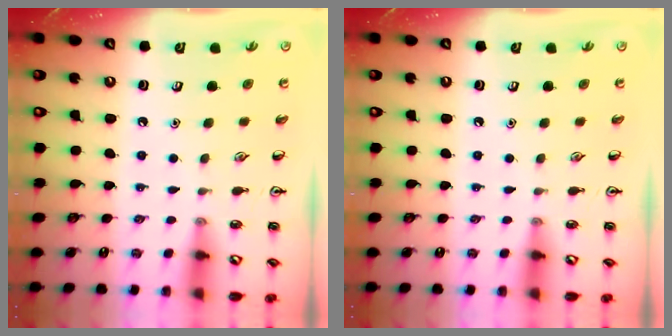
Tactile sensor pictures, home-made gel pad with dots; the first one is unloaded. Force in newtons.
{"total": 0.0}